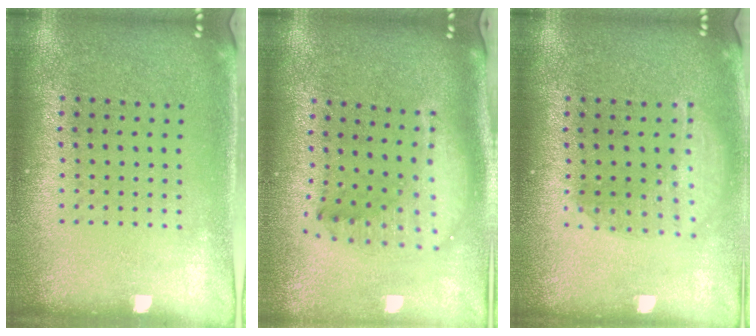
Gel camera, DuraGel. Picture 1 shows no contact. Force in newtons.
{"total": 1.8, "press": 1.4, "slide": 1.0}
{"total": 1.5, "press": 1.3, "slide": 0.9}